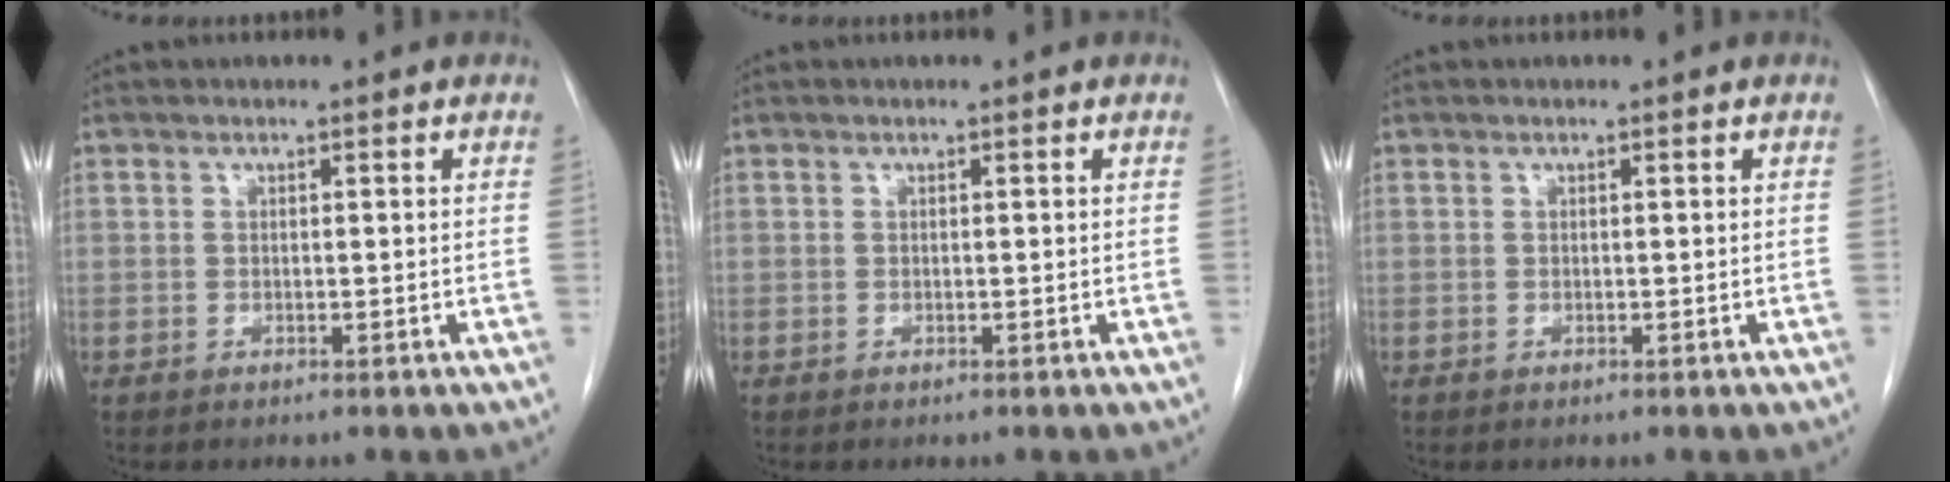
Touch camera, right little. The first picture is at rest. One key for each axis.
{"total": 0.0}
{"total": 0.0}